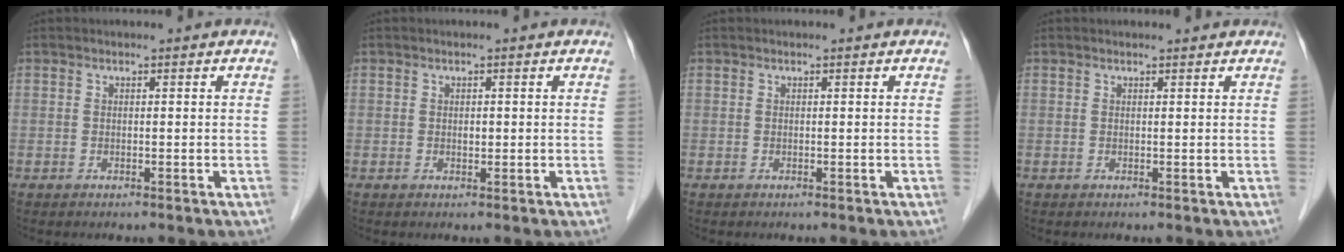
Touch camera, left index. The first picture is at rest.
{"total": 1.1, "force": [-1.0, 0.4, 0.2], "torque": [-0.003, -0.006, -0.016]}
{"total": 0.0}
{"total": 0.0}